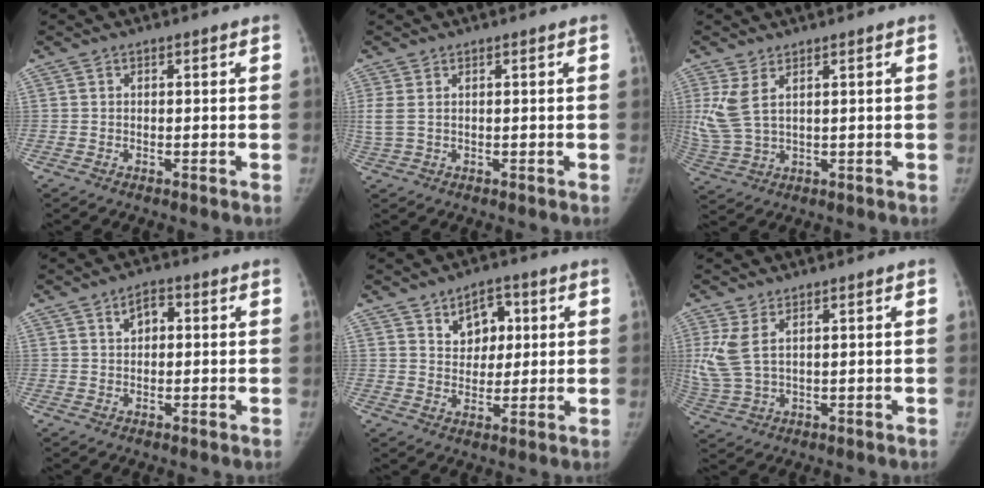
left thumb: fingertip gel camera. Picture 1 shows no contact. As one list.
[{"total": 3.0, "force": [0.6, 1.7, 2.4], "torque": [-0.083, 0.007, 0.020]}, {"total": 7.0, "force": [2.7, 3.2, 5.6], "torque": [-0.146, -0.007, 0.066]}, {"total": 3.5, "force": [1.0, 2.2, 2.4], "torque": [-0.027, 0.008, 0.014]}, {"total": 7.2, "force": [2.8, 5.2, 4.1], "torque": [-0.021, -0.010, 0.042]}, {"total": 6.9, "force": [2.4, 3.3, 5.6], "torque": [-0.148, -0.004, 0.059]}]